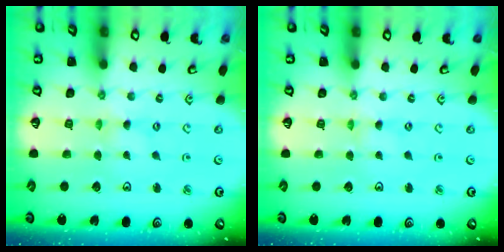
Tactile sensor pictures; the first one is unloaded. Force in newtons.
{"total": 0.0}